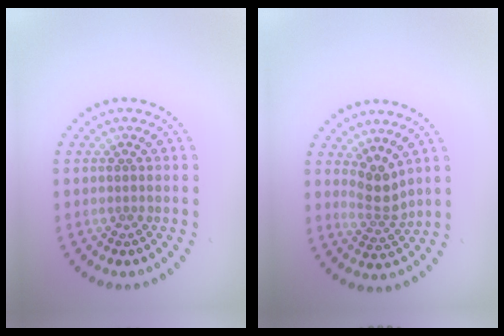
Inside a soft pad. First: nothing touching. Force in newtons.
{"total": 2.5, "press": 1.8, "slide": 1.8}